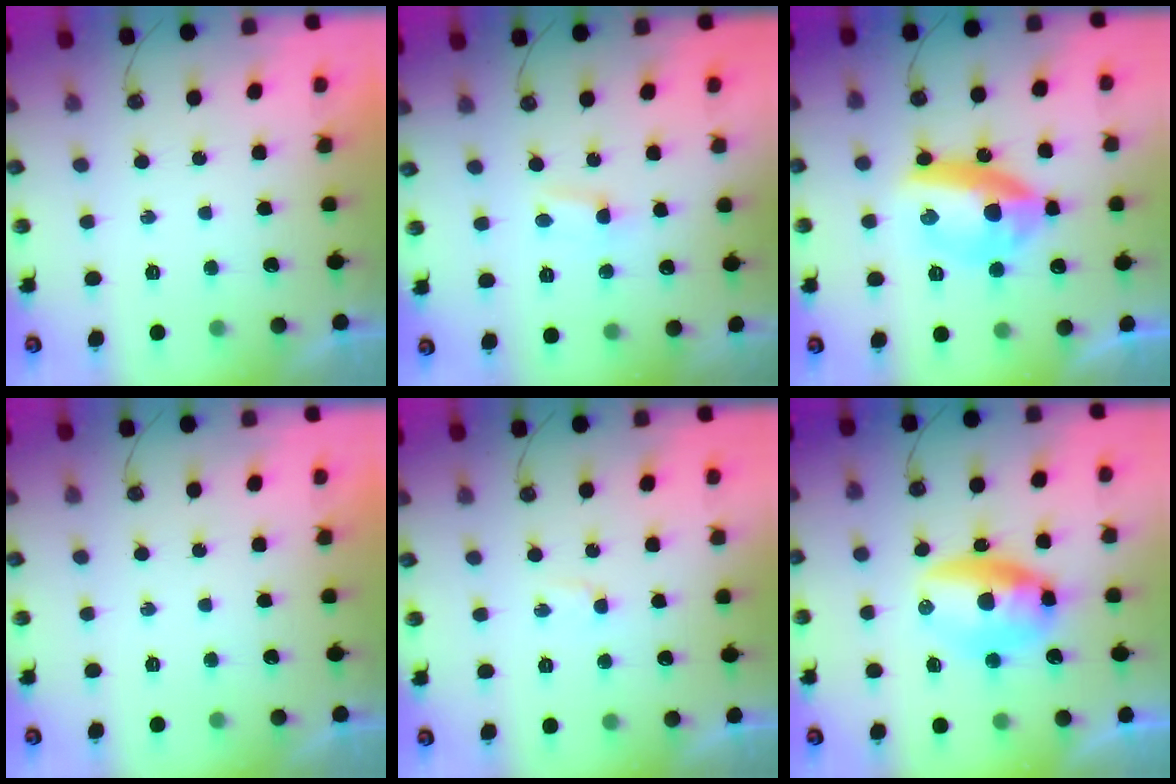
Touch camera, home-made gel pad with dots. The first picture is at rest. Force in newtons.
{"total": 1.0, "press": 1.0, "slide": 0.1}
{"total": 14.8, "press": 14.8, "slide": 0.5}
{"total": 0.0}
{"total": 1.8, "press": 1.4, "slide": 1.1}
{"total": 10.8, "press": 10.7, "slide": 1.6}